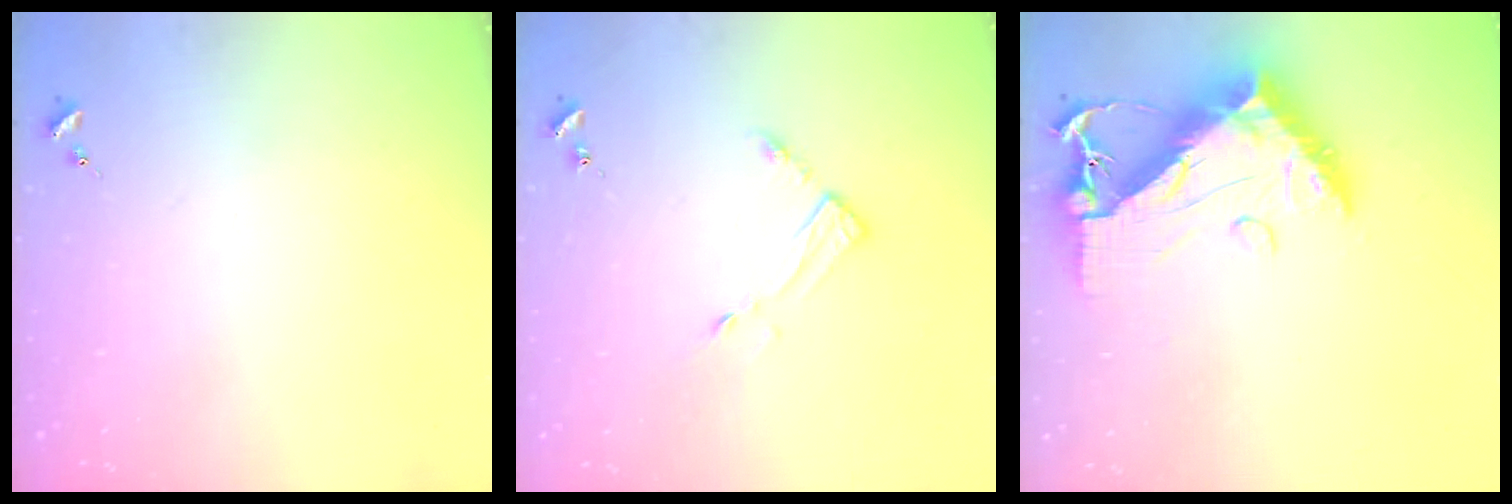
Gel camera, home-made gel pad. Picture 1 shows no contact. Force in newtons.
{"total": 4.2, "press": 4.2, "slide": 0.5}
{"total": 19.1, "press": 19.0, "slide": 1.6}